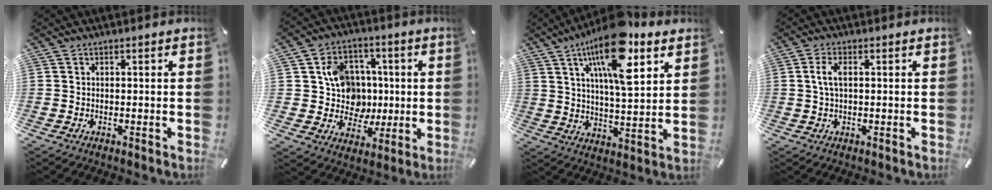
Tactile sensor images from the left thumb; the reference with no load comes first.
{"total": 12.4, "force": [1.4, 11.7, 3.8], "torque": [-0.059, -0.003, 0.041]}
{"total": 17.8, "force": [9.9, 6.2, 13.4], "torque": [-0.236, -0.033, 0.158]}
{"total": 3.8, "force": [0.7, 1.6, 3.4], "torque": [-0.075, 0.004, 0.007]}